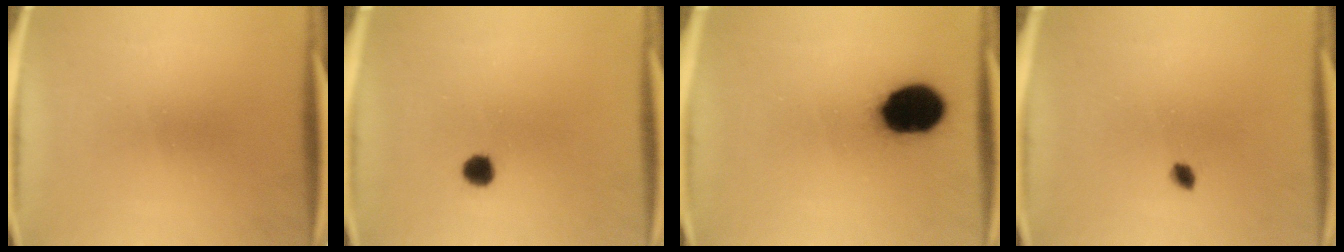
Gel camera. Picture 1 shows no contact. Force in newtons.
{"total": 3.0}
{"total": 15.3}
{"total": 1.5}